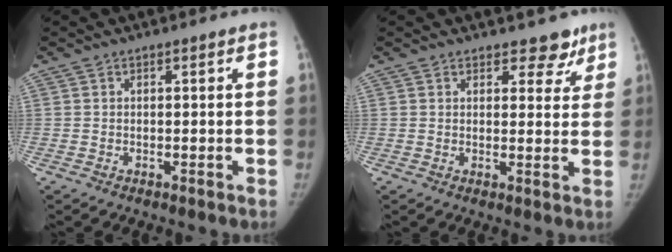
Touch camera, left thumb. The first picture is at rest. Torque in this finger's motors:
{"motor_torque": [-0.11, 0.02, 0.02, 0.31, -0.02]}